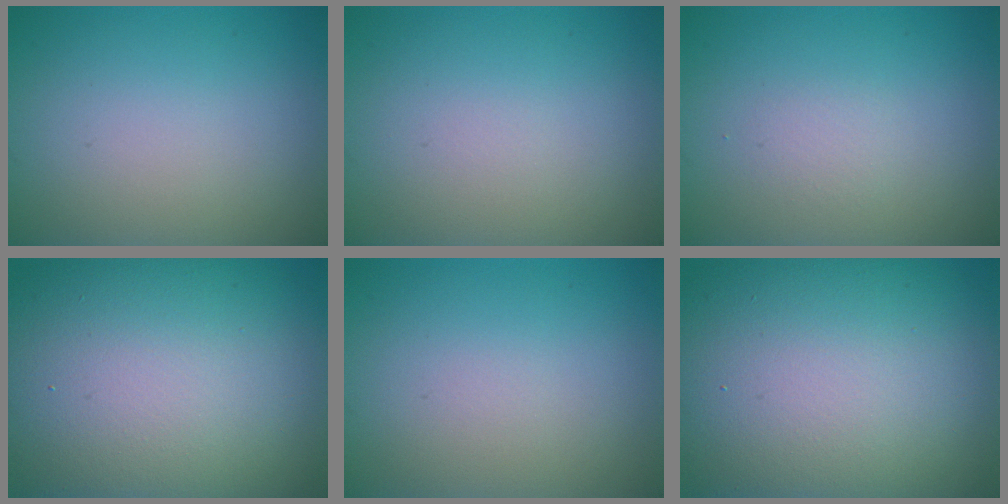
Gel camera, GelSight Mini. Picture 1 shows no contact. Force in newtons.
{"total": 0.0}
{"total": 0.9, "press": 0.9, "slide": 0.0}
{"total": 18.3, "press": 18.3, "slide": 0.7}
{"total": 0.0}
{"total": 18.3, "press": 18.3, "slide": 0.7}